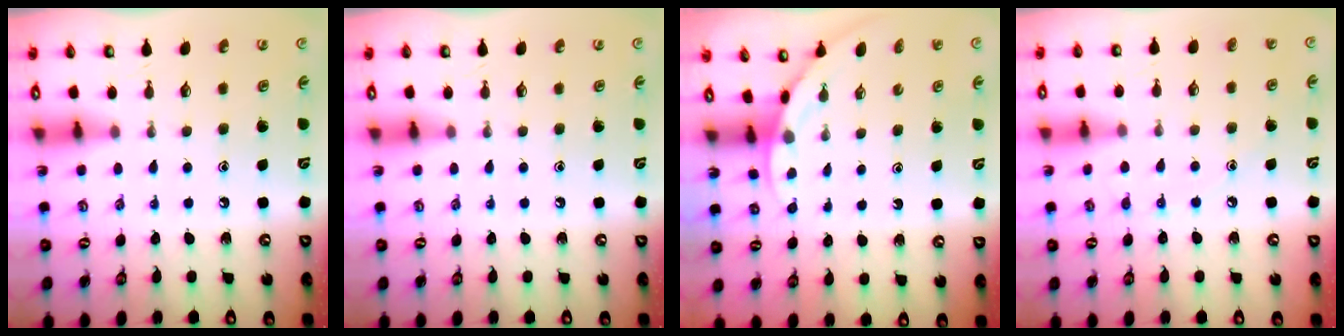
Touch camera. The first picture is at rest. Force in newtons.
{"total": 0.0}
{"total": 3.2, "press": 3.2, "slide": 0.0}
{"total": 5.1, "press": 5.1, "slide": 0.4}